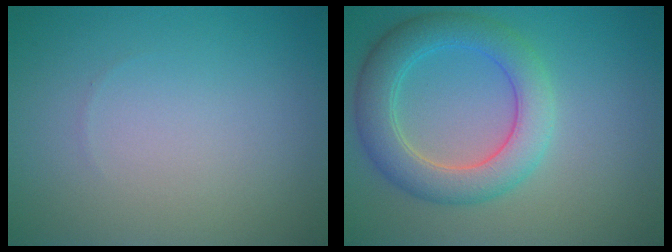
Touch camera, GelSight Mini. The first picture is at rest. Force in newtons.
{"total": 5.5, "press": 5.5, "slide": 0.2}